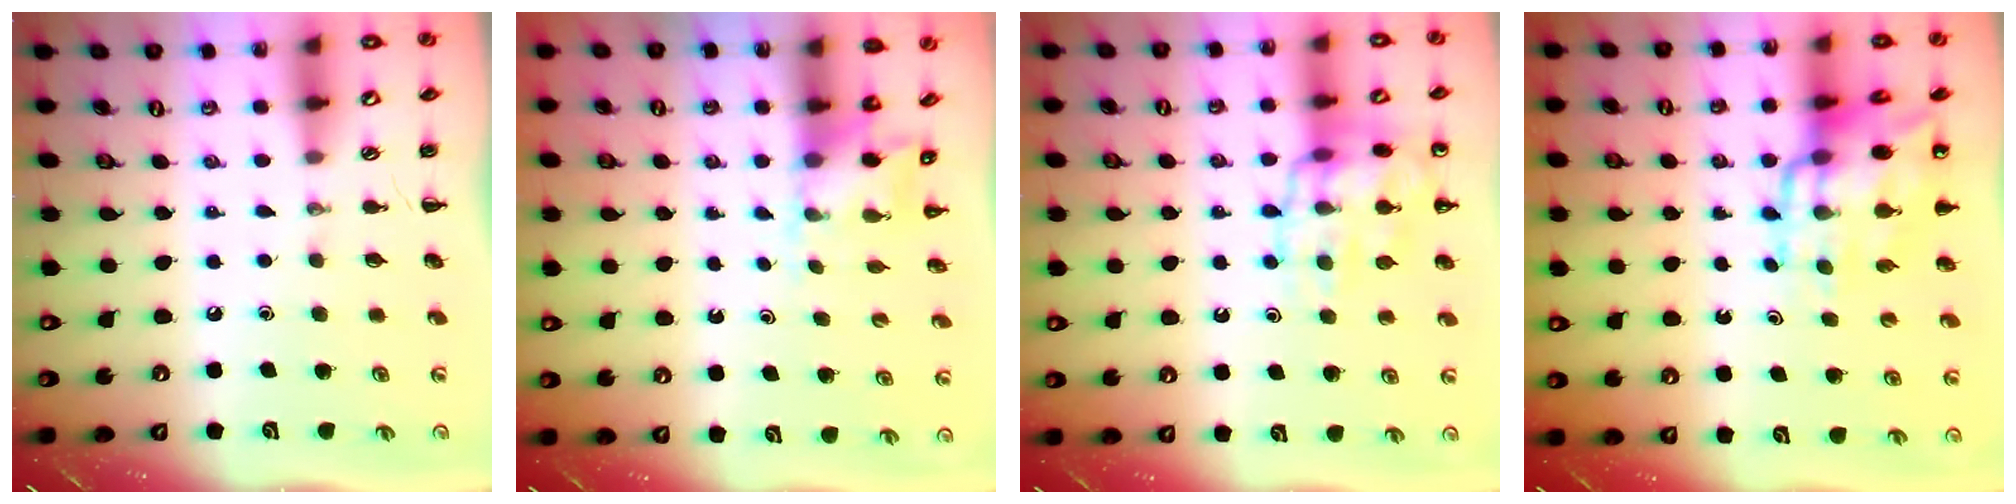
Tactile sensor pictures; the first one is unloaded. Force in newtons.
{"total": 2.3, "press": 2.3, "slide": 0.6}
{"total": 14.6, "press": 14.5, "slide": 1.3}
{"total": 14.7, "press": 14.2, "slide": 3.8}